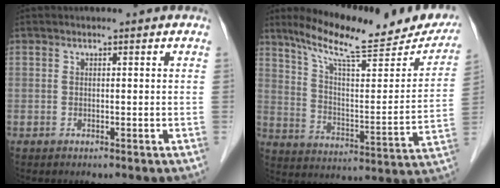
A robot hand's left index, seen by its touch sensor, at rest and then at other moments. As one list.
[{"total": 22.4, "force": [18.8, 3.9, 11.5], "torque": [-0.174, -0.018, 0.267]}]